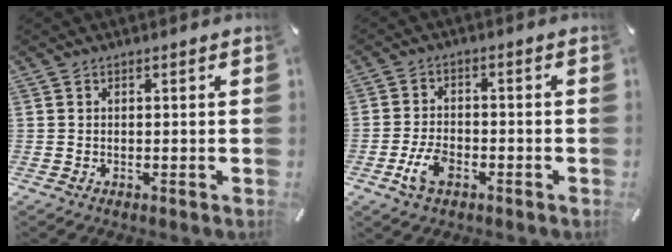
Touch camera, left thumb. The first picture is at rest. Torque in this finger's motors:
{"motor_torque": [0.24, 2.02, 0.70, 0.51, 0.23]}